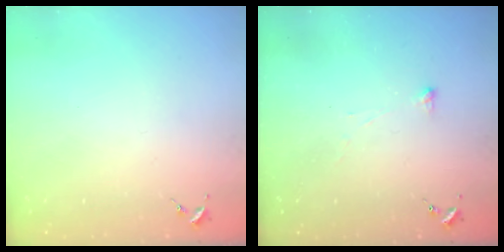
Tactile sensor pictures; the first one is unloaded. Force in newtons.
{"total": 2.9, "press": 2.9, "slide": 0.3}